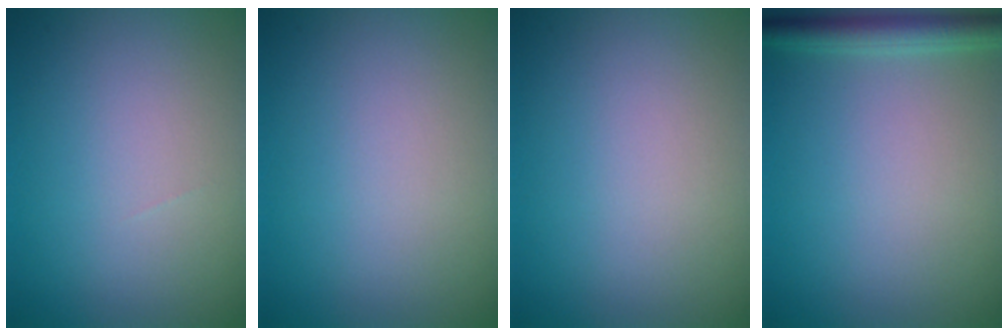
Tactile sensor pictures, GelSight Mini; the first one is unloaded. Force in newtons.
{"total": 0.0}
{"total": 0.0}
{"total": 2.8, "press": 2.8, "slide": 0.2}